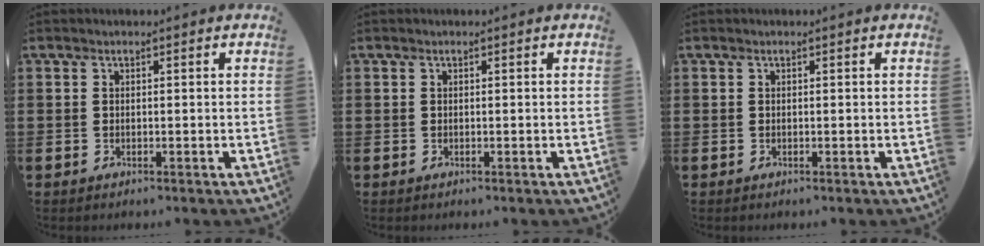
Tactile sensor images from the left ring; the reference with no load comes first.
{"total": 0.0}
{"total": 0.0}